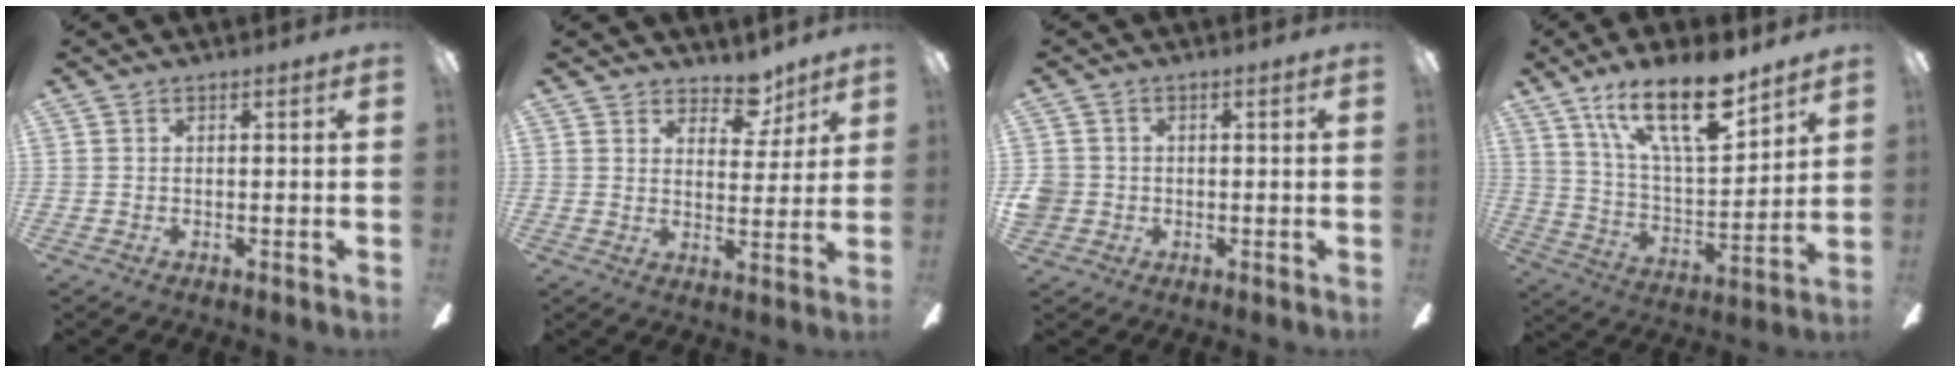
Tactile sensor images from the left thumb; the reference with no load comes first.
{"total": 7.7, "force": [5.9, 4.1, 2.8], "torque": [-0.027, -0.034, 0.102]}
{"total": 3.3, "force": [-0.3, 3.2, 0.6], "torque": [-0.013, 0.009, -0.004]}
{"total": 20.9, "force": [13.4, 7.9, 14.0], "torque": [-0.235, -0.065, 0.227]}